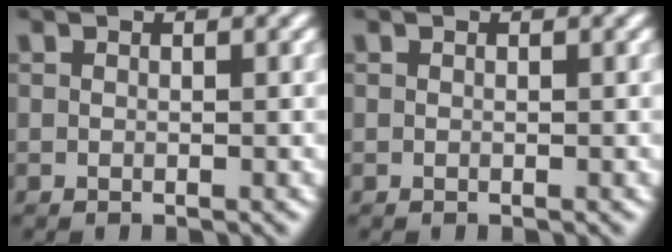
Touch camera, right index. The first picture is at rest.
{"total": 0.0}